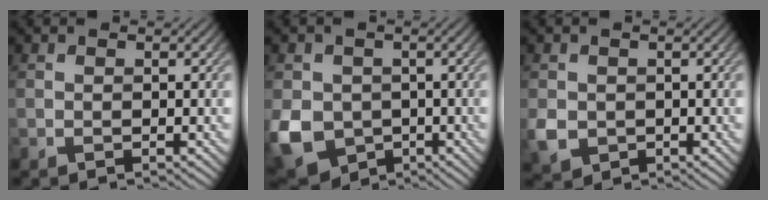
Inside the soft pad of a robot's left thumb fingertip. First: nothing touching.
{"total": 8.9, "force": [-2.0, 7.5, 4.5], "torque": [-0.126, -0.029, -0.038]}
{"total": 3.4, "force": [-0.4, 3.0, 1.5], "torque": [-0.044, -0.012, -0.008]}